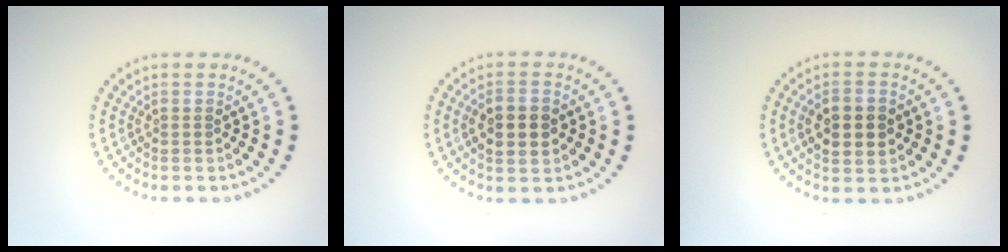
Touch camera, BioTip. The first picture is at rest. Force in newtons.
{"total": 3.1, "press": 3.1, "slide": 0.2}
{"total": 4.4, "press": 4.4, "slide": 0.2}